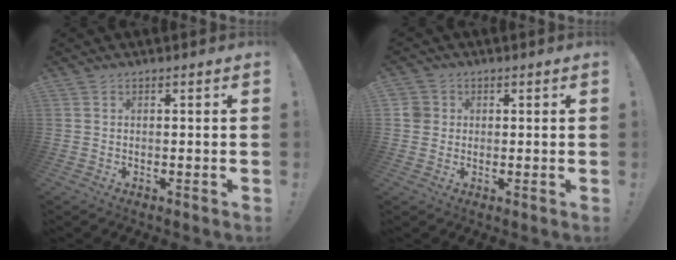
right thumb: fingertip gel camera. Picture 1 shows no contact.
{"total": 4.0, "force": [0.6, 3.8, 1.1], "torque": [-0.033, 0.008, 0.013]}